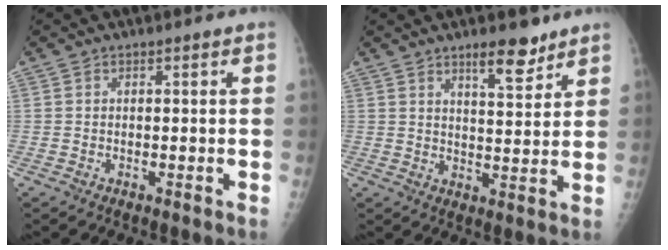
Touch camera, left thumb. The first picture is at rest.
{"total": 7.0, "force": [5.1, 2.1, 4.4], "torque": [-0.049, -0.036, 0.078]}